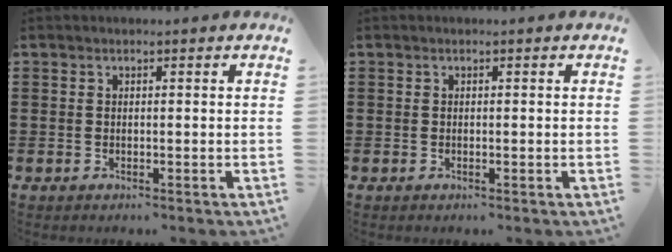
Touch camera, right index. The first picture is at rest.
{"total": 0.0}